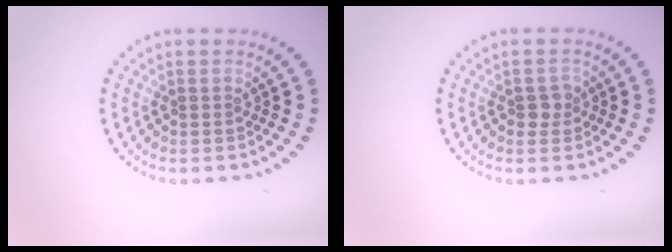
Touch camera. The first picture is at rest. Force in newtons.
{"total": 1.5, "press": 1.4, "slide": 0.3}